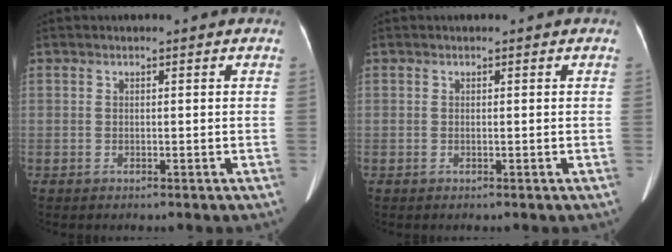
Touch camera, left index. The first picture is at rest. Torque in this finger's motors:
{"motor_torque": [0.03, 0.09, 0.00, 0.01]}